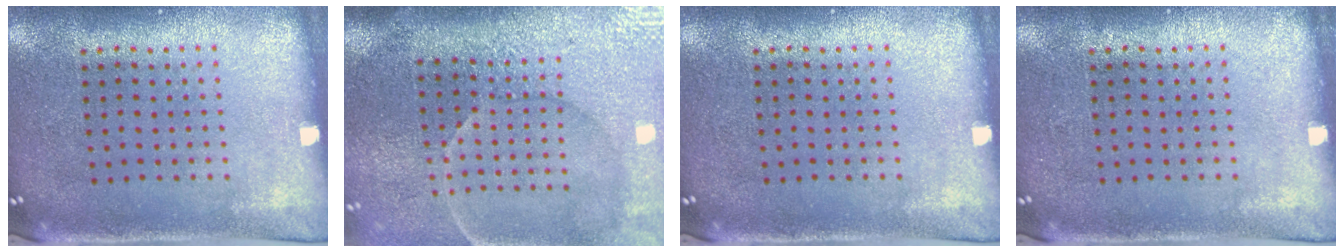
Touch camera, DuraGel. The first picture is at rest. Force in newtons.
{"total": 4.3, "press": 3.8, "slide": 2.1}
{"total": 0.0}
{"total": 0.0}